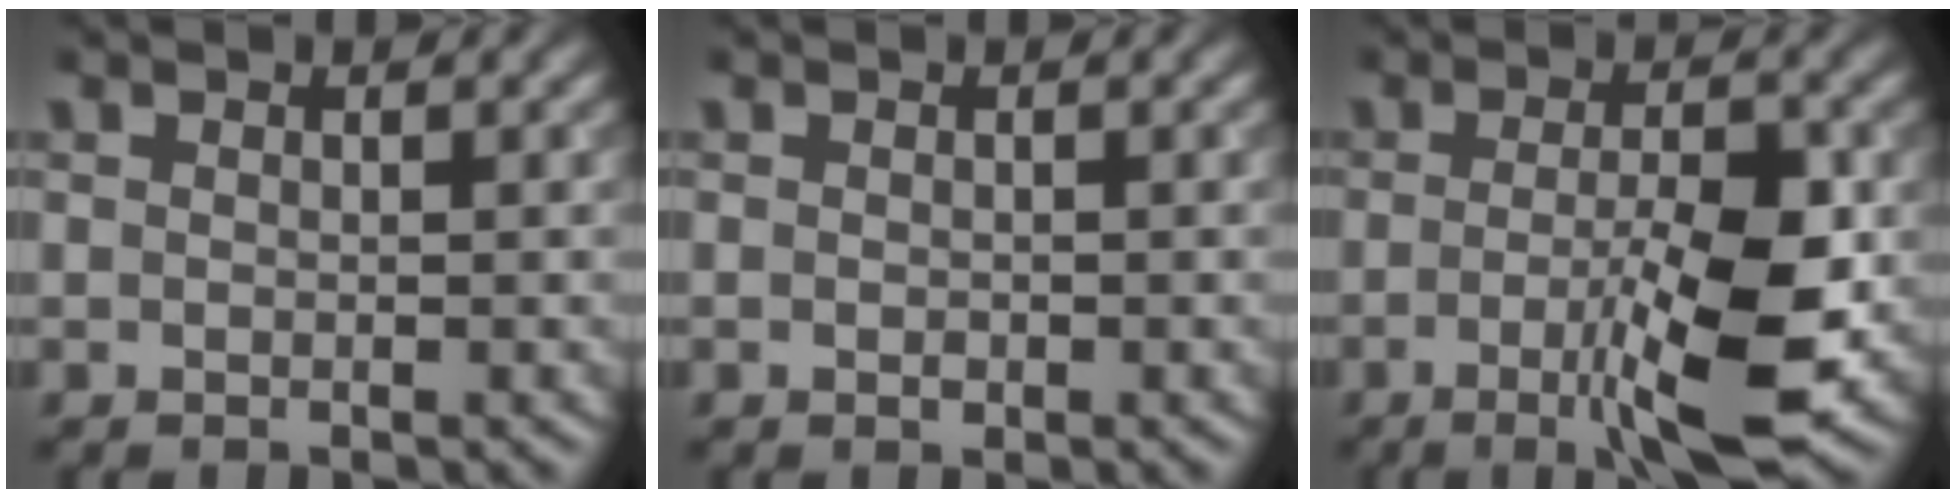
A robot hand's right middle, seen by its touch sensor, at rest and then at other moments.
{"total": 0.6, "force": [-0.1, 0.4, 0.4], "torque": [-0.007, -0.002, -0.001]}
{"total": 7.0, "force": [-1.9, 1.5, 6.6], "torque": [-0.107, -0.005, -0.029]}